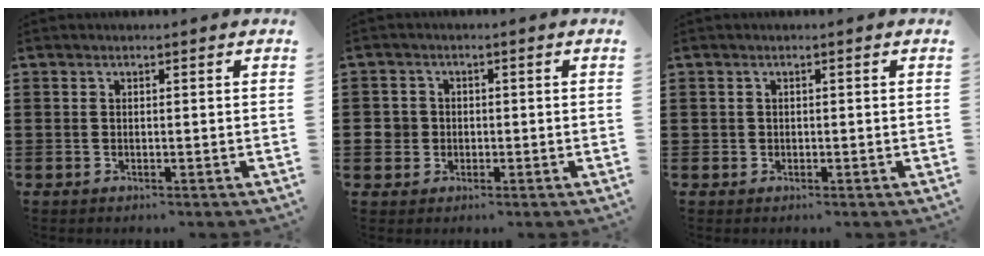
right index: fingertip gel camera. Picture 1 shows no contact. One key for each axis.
{"total": 3.0, "fx": -0.5, "fy": 2.8, "fz": 1.0, "tx": -0.043, "ty": 0.001, "tz": -0.017}
{"total": 0.7, "fx": 0.1, "fy": 0.7, "fz": 0.1, "tx": -0.003, "ty": 0.005, "tz": 0.002}